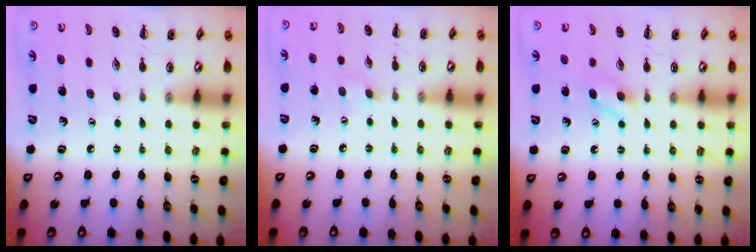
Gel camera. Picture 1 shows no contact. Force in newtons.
{"total": 4.4, "press": 4.0, "slide": 1.7}
{"total": 3.9, "press": 3.7, "slide": 1.3}